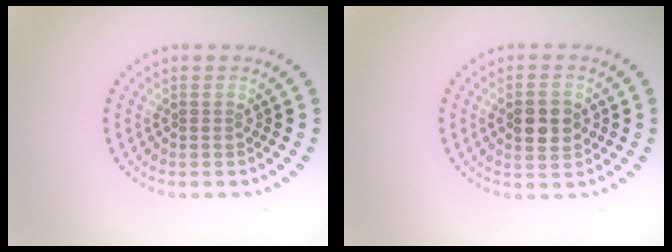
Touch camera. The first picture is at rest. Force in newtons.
{"total": 3.7, "press": 3.7, "slide": 0.1}